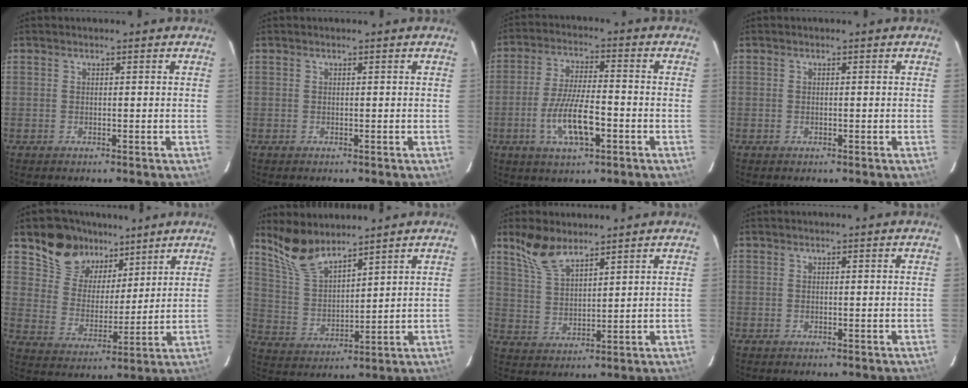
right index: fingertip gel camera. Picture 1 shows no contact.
{"total": 0.0}
{"total": 10.2, "force": [-3.7, 2.8, 9.1], "torque": [-0.180, -0.006, -0.066]}
{"total": 0.0}
{"total": 12.2, "force": [8.7, 8.0, 3.0], "torque": [-0.069, 0.017, 0.160]}
{"total": 9.1, "force": [7.8, 2.3, 4.0], "torque": [-0.086, 0.001, 0.166]}
{"total": 7.6, "force": [5.9, 2.8, 3.9], "torque": [-0.080, 0.011, 0.124]}
{"total": 0.0}